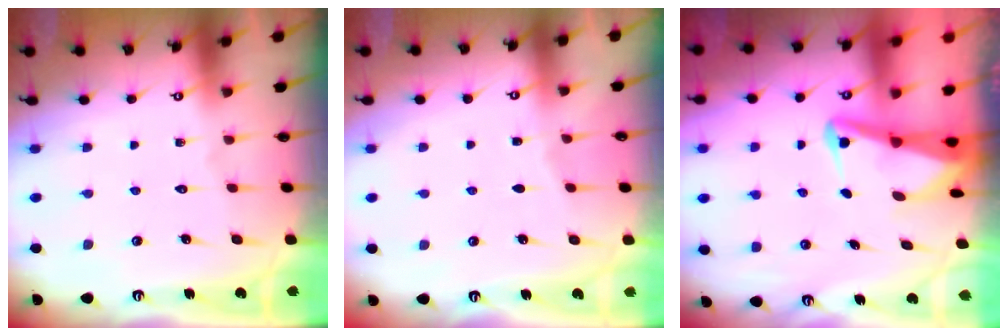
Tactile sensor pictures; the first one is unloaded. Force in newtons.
{"total": 2.1, "press": 2.1, "slide": 0.3}
{"total": 3.5, "press": 3.5, "slide": 0.8}